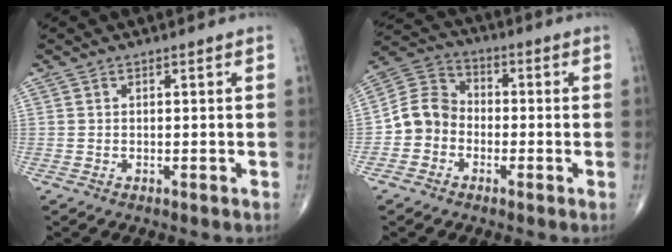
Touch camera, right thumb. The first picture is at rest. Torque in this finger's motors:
{"motor_torque": [-0.01, 0.21, 0.10, -0.29, 0.07]}